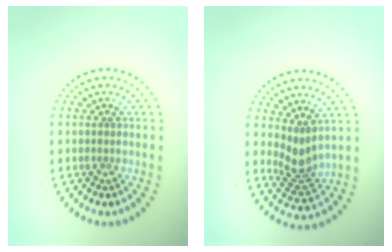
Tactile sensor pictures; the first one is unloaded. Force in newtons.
{"total": 2.6, "press": 1.9, "slide": 1.8}